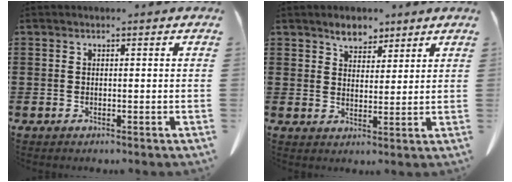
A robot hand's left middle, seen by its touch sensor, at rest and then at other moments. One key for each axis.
{"total": 4.3, "fx": 3.6, "fy": 2.1, "fz": 1.1, "tx": -0.024, "ty": -0.003, "tz": 0.068}